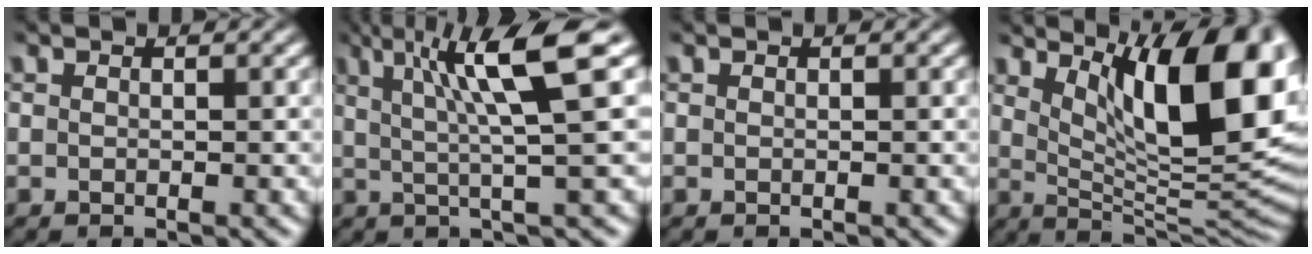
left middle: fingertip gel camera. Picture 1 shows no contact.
{"total": 8.2, "force": [2.9, 1.0, 7.6], "torque": [-0.113, 0.015, 0.044]}
{"total": 0.0}
{"total": 13.5, "force": [5.3, 4.4, 11.6], "torque": [-0.143, -0.005, 0.089]}